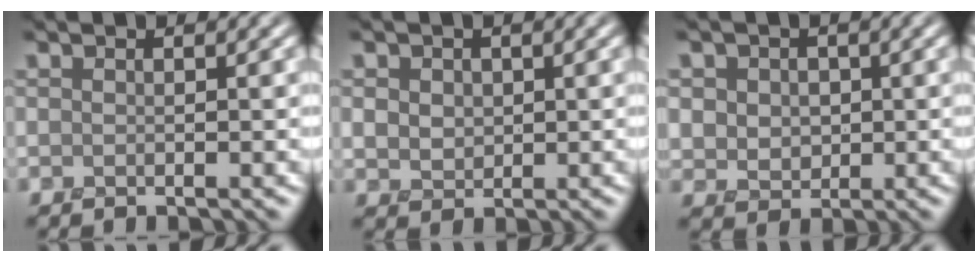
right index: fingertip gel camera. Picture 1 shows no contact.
{"total": 2.9, "force": [0.9, 2.4, 1.5], "torque": [-0.039, 0.006, 0.016]}
{"total": 4.1, "force": [0.8, 3.6, 1.8], "torque": [-0.035, 0.008, 0.006]}